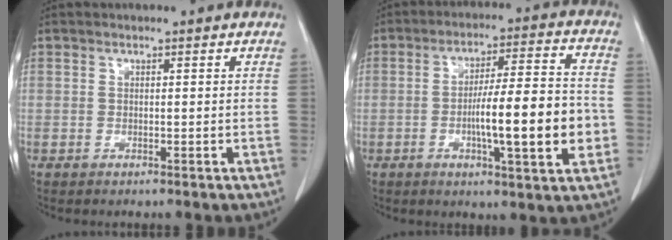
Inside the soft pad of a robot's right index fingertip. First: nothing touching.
{"total": 13.9, "force": [-2.8, 1.5, 13.6], "torque": [-0.215, 0.006, -0.043]}